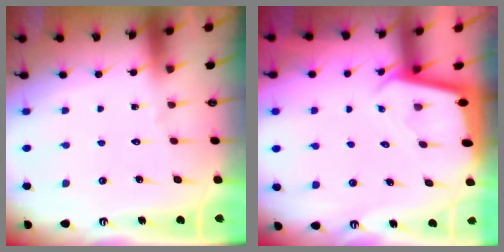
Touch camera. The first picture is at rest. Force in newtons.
{"total": 1.9, "press": 1.9, "slide": 0.0}